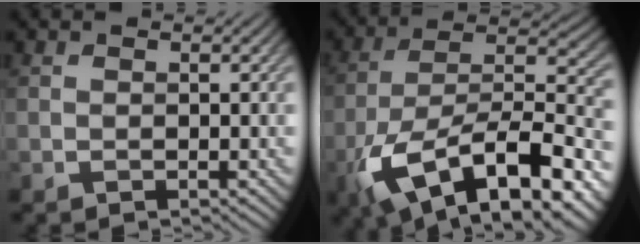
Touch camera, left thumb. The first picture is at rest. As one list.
[{"total": 17.4, "force": [-8.7, 8.1, 12.7], "torque": [-0.252, -0.031, -0.140]}]